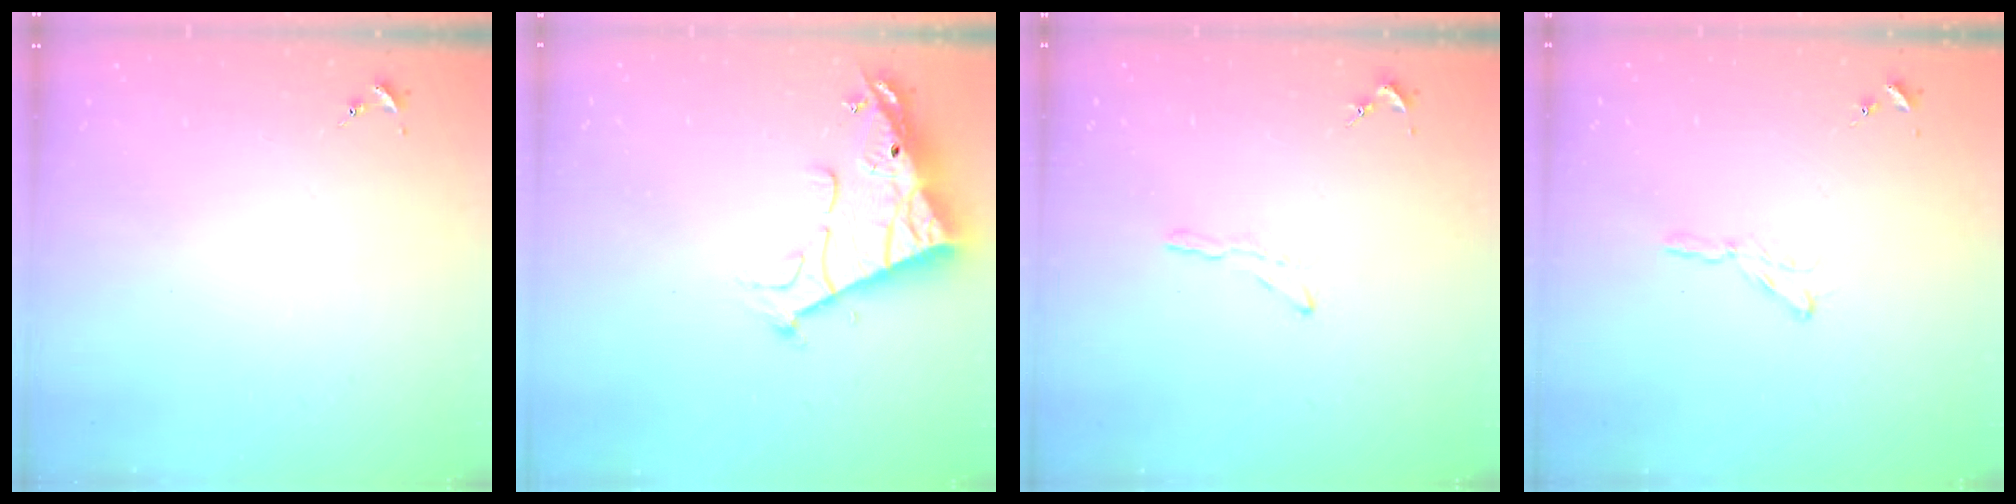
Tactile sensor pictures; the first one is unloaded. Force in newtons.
{"total": 15.6, "press": 15.5, "slide": 1.5}
{"total": 3.8, "press": 3.7, "slide": 0.4}
{"total": 2.9, "press": 2.9, "slide": 0.3}